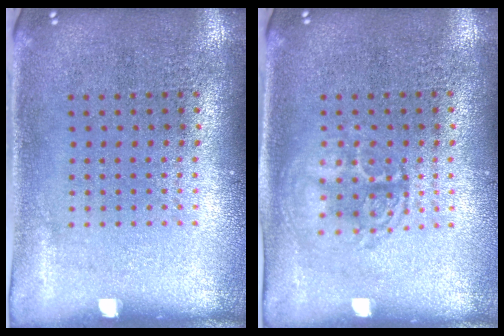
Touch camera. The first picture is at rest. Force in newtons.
{"total": 1.3, "press": 1.3, "slide": 0.2}